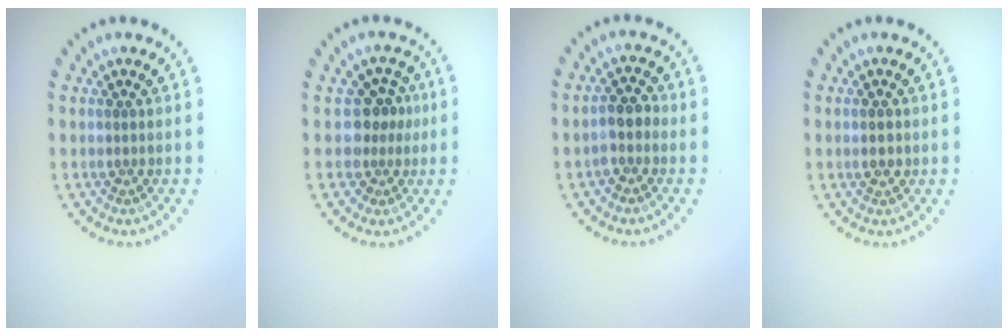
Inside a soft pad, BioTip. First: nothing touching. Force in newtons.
{"total": 2.7, "press": 2.0, "slide": 1.8}
{"total": 2.0, "press": 1.8, "slide": 0.7}
{"total": 1.8, "press": 1.8, "slide": 0.1}